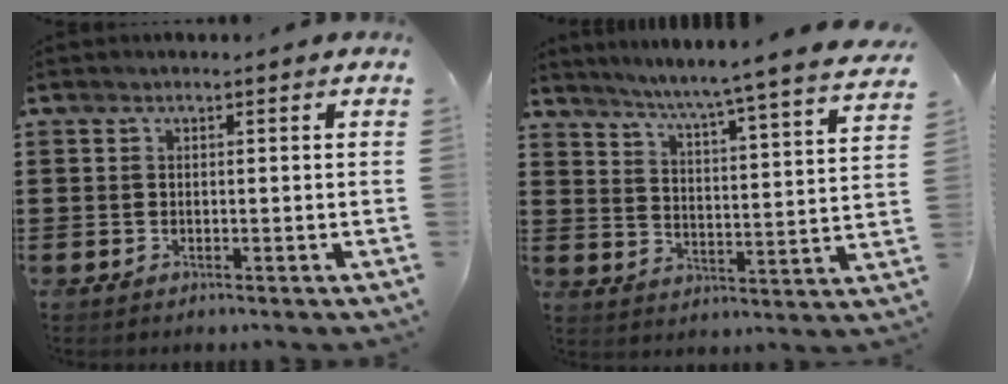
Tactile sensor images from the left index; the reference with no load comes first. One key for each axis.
{"total": 5.1, "fx": 4.4, "fy": -1.7, "fz": 2.1, "tx": -0.060, "ty": -0.049, "tz": 0.063}